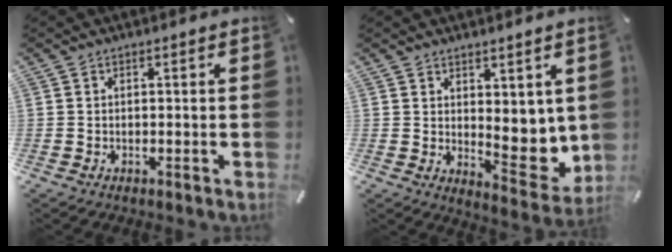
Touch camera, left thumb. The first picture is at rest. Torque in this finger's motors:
{"motor_torque": [1.53, 1.75, 1.17, -0.31, 0.08]}